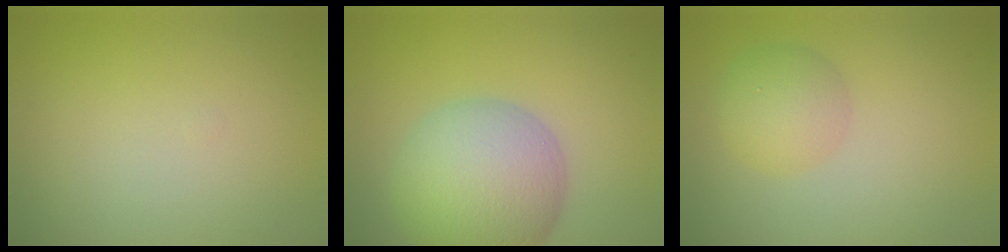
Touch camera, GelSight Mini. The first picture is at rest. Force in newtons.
{"total": 8.9, "press": 8.8, "slide": 0.5}
{"total": 3.0, "press": 3.0, "slide": 0.1}